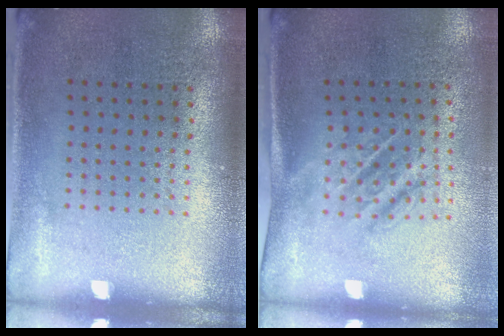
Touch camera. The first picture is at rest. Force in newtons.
{"total": 1.8, "press": 1.2, "slide": 1.3}